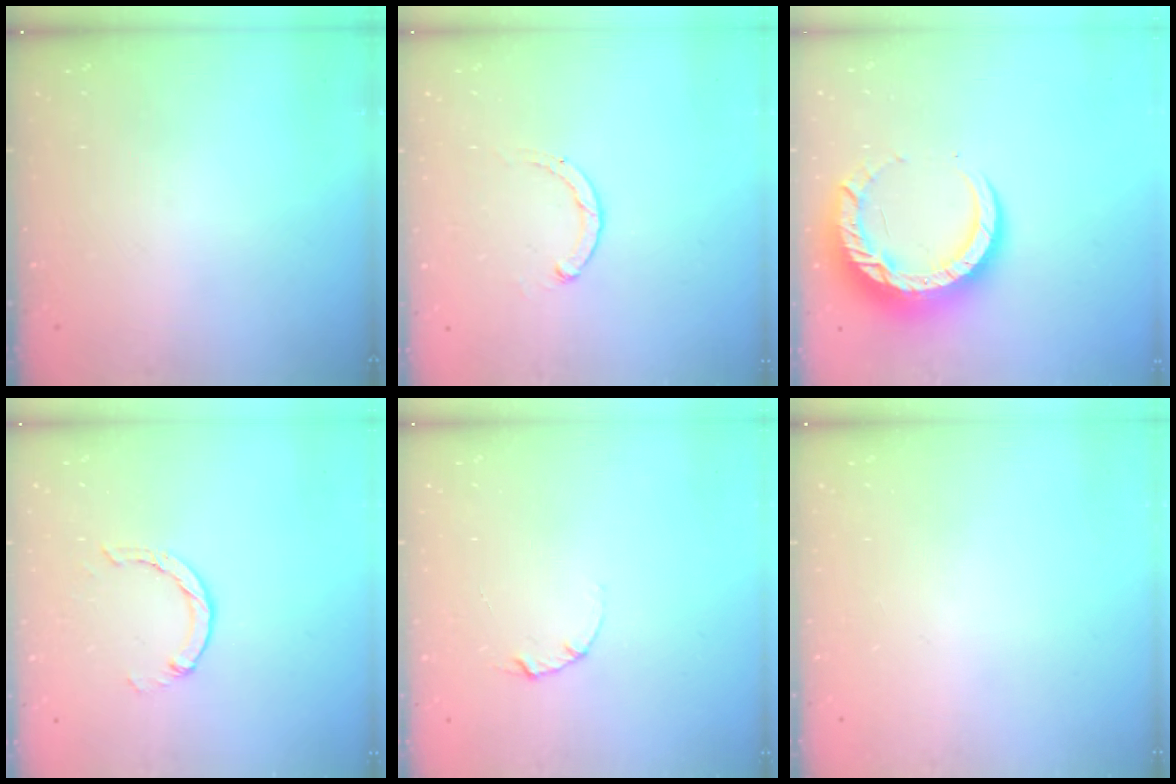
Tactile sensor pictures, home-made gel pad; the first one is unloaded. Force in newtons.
{"total": 1.8, "press": 1.7, "slide": 0.5}
{"total": 13.5, "press": 13.4, "slide": 1.5}
{"total": 2.9, "press": 2.9, "slide": 0.4}
{"total": 2.1, "press": 2.1, "slide": 0.1}
{"total": 0.0}